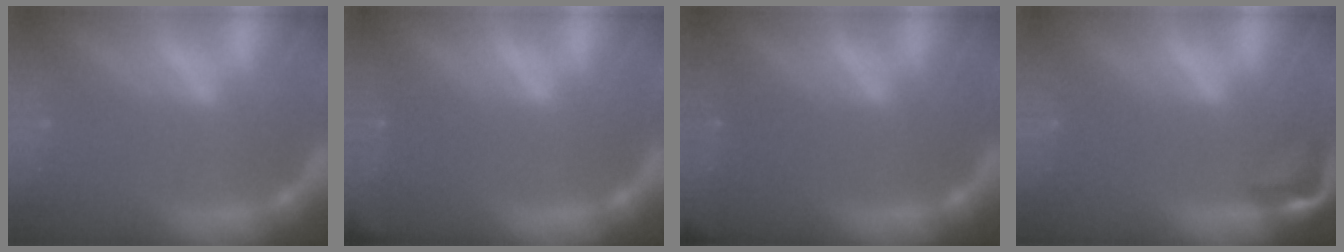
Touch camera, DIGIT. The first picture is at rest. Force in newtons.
{"total": 6.4}
{"total": 8.0}
{"total": 2.9}